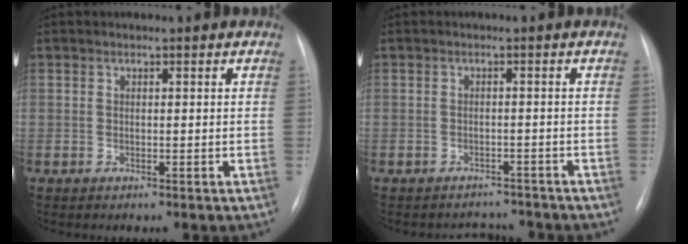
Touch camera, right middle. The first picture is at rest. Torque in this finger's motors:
{"motor_torque": [-0.01, 0.00, -0.01, 0.00]}